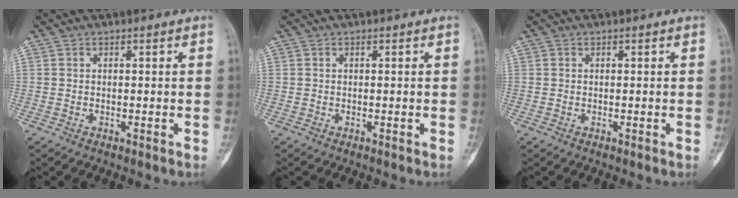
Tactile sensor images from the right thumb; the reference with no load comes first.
{"total": 0.0}
{"total": 0.0}